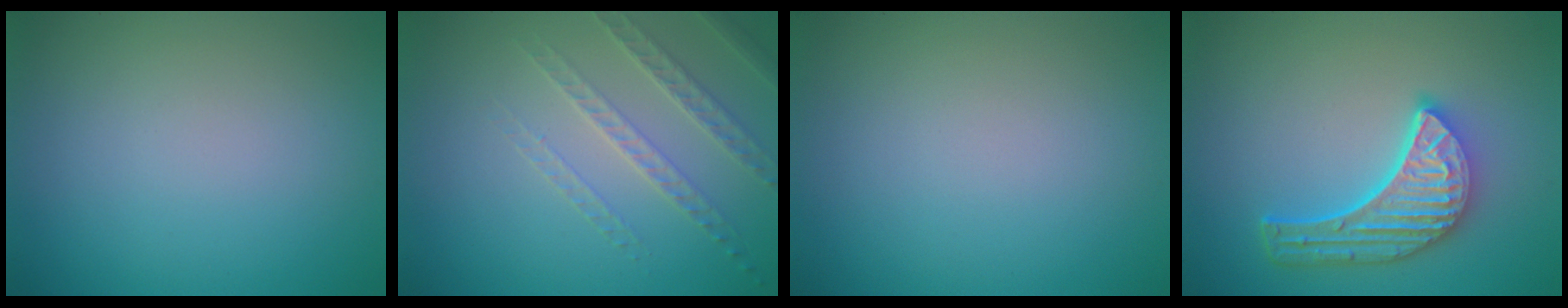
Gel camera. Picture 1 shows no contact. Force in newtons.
{"total": 1.9, "press": 1.7, "slide": 0.8}
{"total": 0.0}
{"total": 5.7, "press": 4.4, "slide": 3.5}